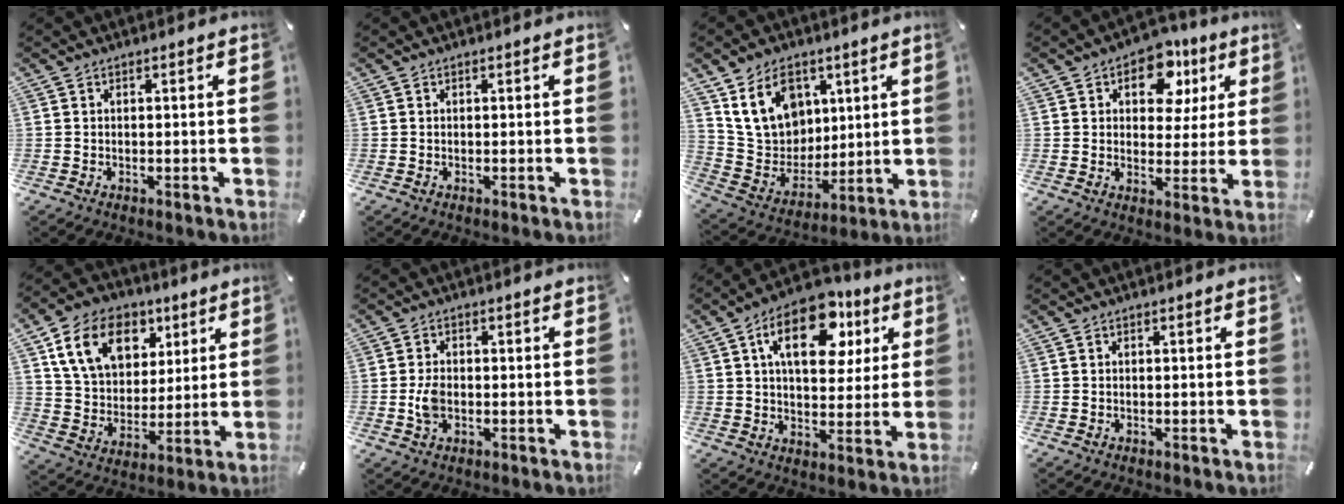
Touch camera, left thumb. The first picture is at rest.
{"total": 0.0}
{"total": 15.7, "force": [6.8, 12.6, 6.5], "torque": [-0.110, -0.025, 0.141]}
{"total": 11.1, "force": [5.0, 7.6, 6.3], "torque": [-0.081, -0.016, 0.085]}
{"total": 14.8, "force": [7.1, 11.0, 6.9], "torque": [-0.139, -0.014, 0.136]}
{"total": 4.3, "force": [-0.5, 2.8, 3.2], "torque": [-0.070, 0.002, -0.013]}
{"total": 17.0, "force": [7.5, 9.8, 11.6], "torque": [-0.172, -0.018, 0.126]}
{"total": 0.0}